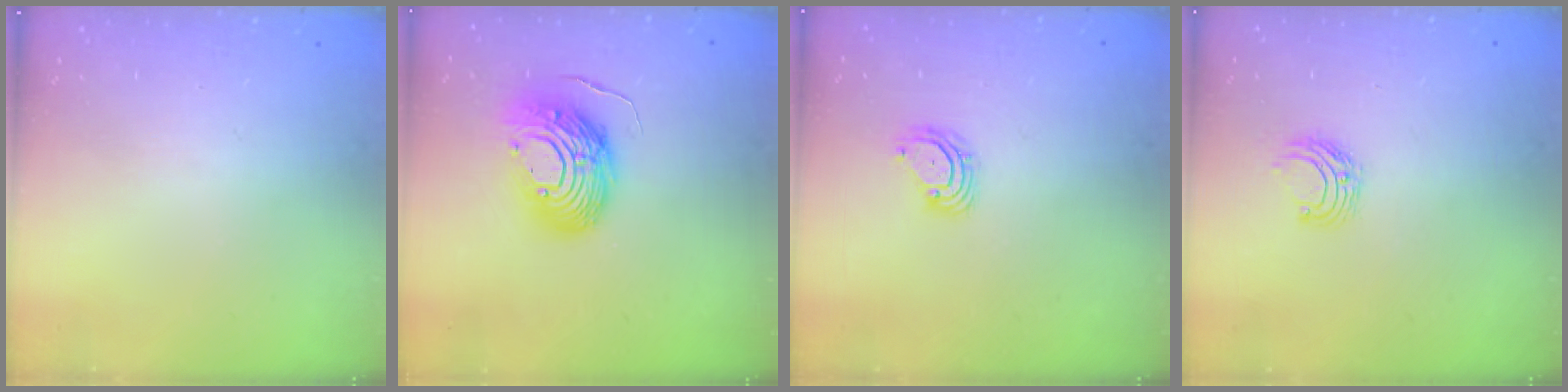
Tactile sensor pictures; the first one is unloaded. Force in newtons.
{"total": 14.7, "press": 14.6, "slide": 1.4}
{"total": 3.9, "press": 3.9, "slide": 0.3}
{"total": 6.4, "press": 6.3, "slide": 0.7}